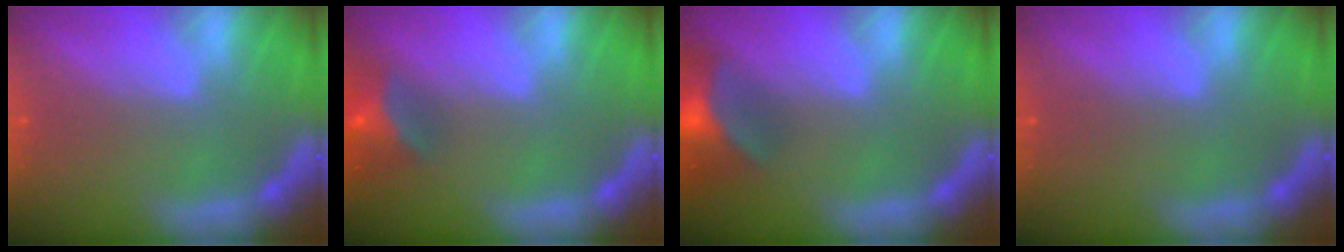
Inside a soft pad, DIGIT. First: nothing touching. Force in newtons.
{"total": 5.5}
{"total": 9.0}
{"total": 0.0}